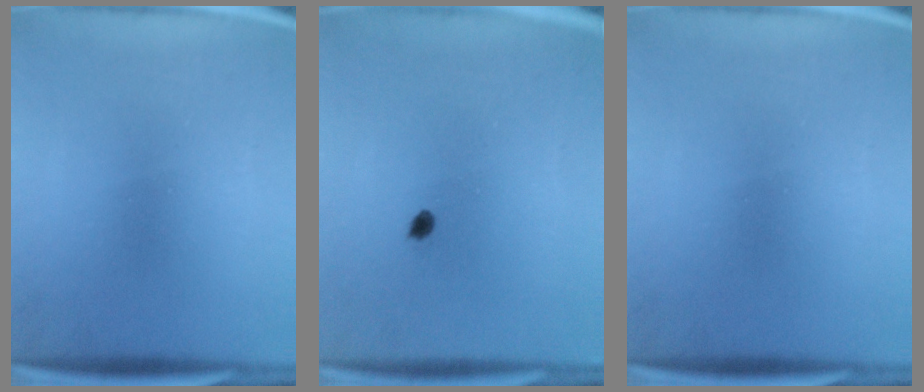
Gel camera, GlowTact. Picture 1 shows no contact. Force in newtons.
{"total": 1.1}
{"total": 0.0}